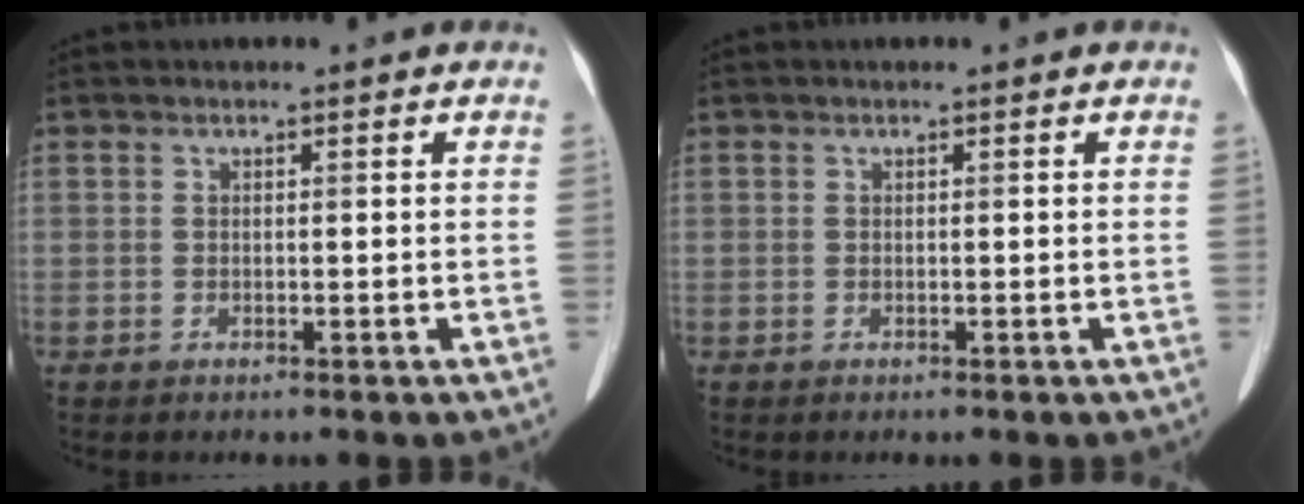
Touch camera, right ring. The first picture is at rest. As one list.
[{"total": 0.0}]